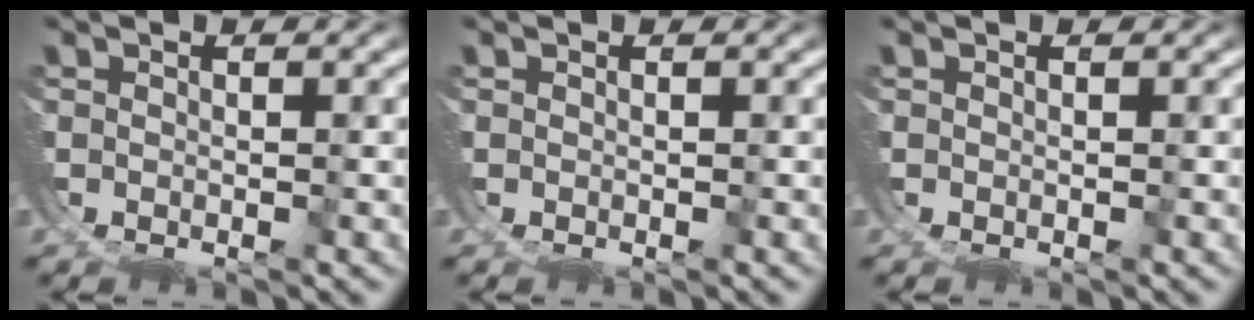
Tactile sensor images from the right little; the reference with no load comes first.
{"total": 0.0}
{"total": 0.0}